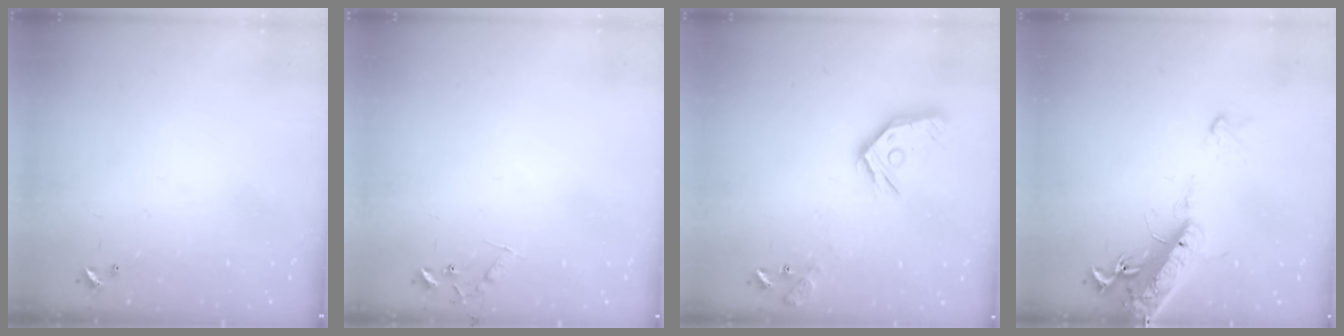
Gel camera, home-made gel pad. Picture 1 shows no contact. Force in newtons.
{"total": 6.5, "press": 6.5, "slide": 0.6}
{"total": 14.1, "press": 14.1, "slide": 1.1}
{"total": 17.9, "press": 17.5, "slide": 3.9}